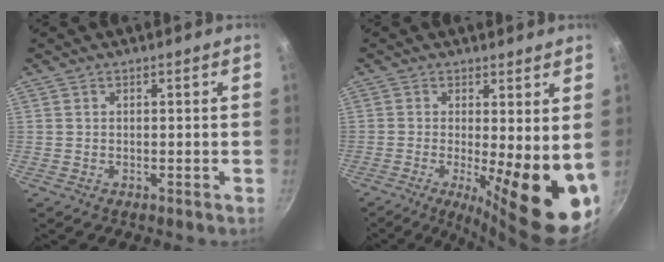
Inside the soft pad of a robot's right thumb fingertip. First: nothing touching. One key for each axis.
{"total": 15.0, "fx": -1.6, "fy": 4.5, "fz": 14.2, "tx": -0.171, "ty": -0.027, "tz": -0.018}